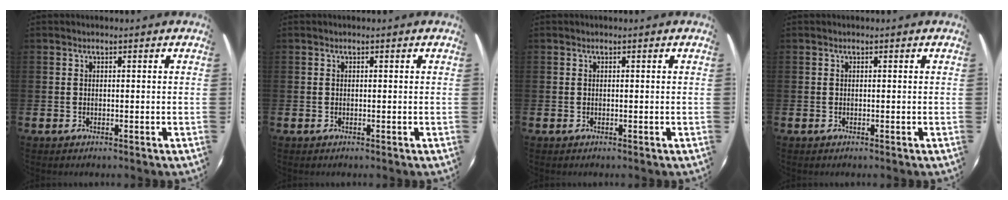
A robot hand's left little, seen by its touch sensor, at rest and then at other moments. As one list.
[{"total": 0.0}, {"total": 0.0}, {"total": 0.0}]